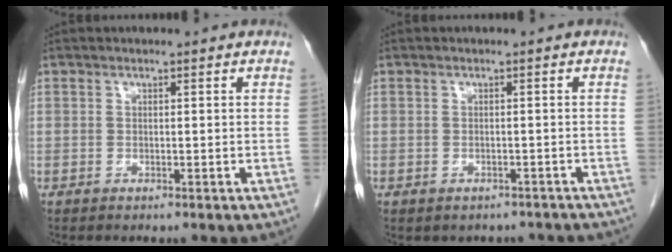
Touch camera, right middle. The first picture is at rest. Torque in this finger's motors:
{"motor_torque": [0.61, -0.51, 0.03, 0.02]}